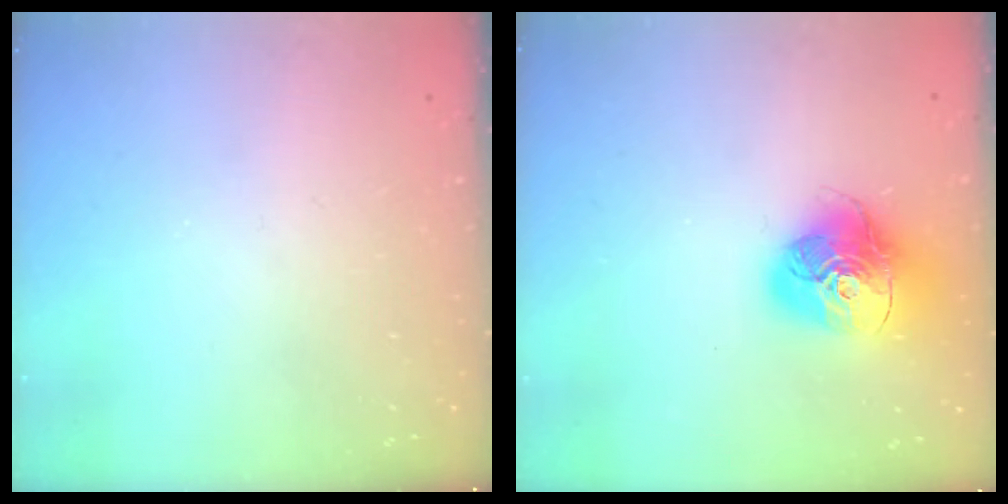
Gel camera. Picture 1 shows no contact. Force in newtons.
{"total": 16.5, "press": 16.5, "slide": 1.7}